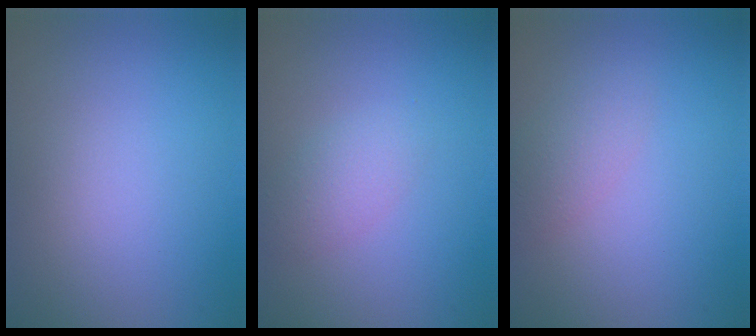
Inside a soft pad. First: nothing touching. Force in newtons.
{"total": 1.7, "press": 1.7, "slide": 0.1}
{"total": 1.8, "press": 1.8, "slide": 0.1}